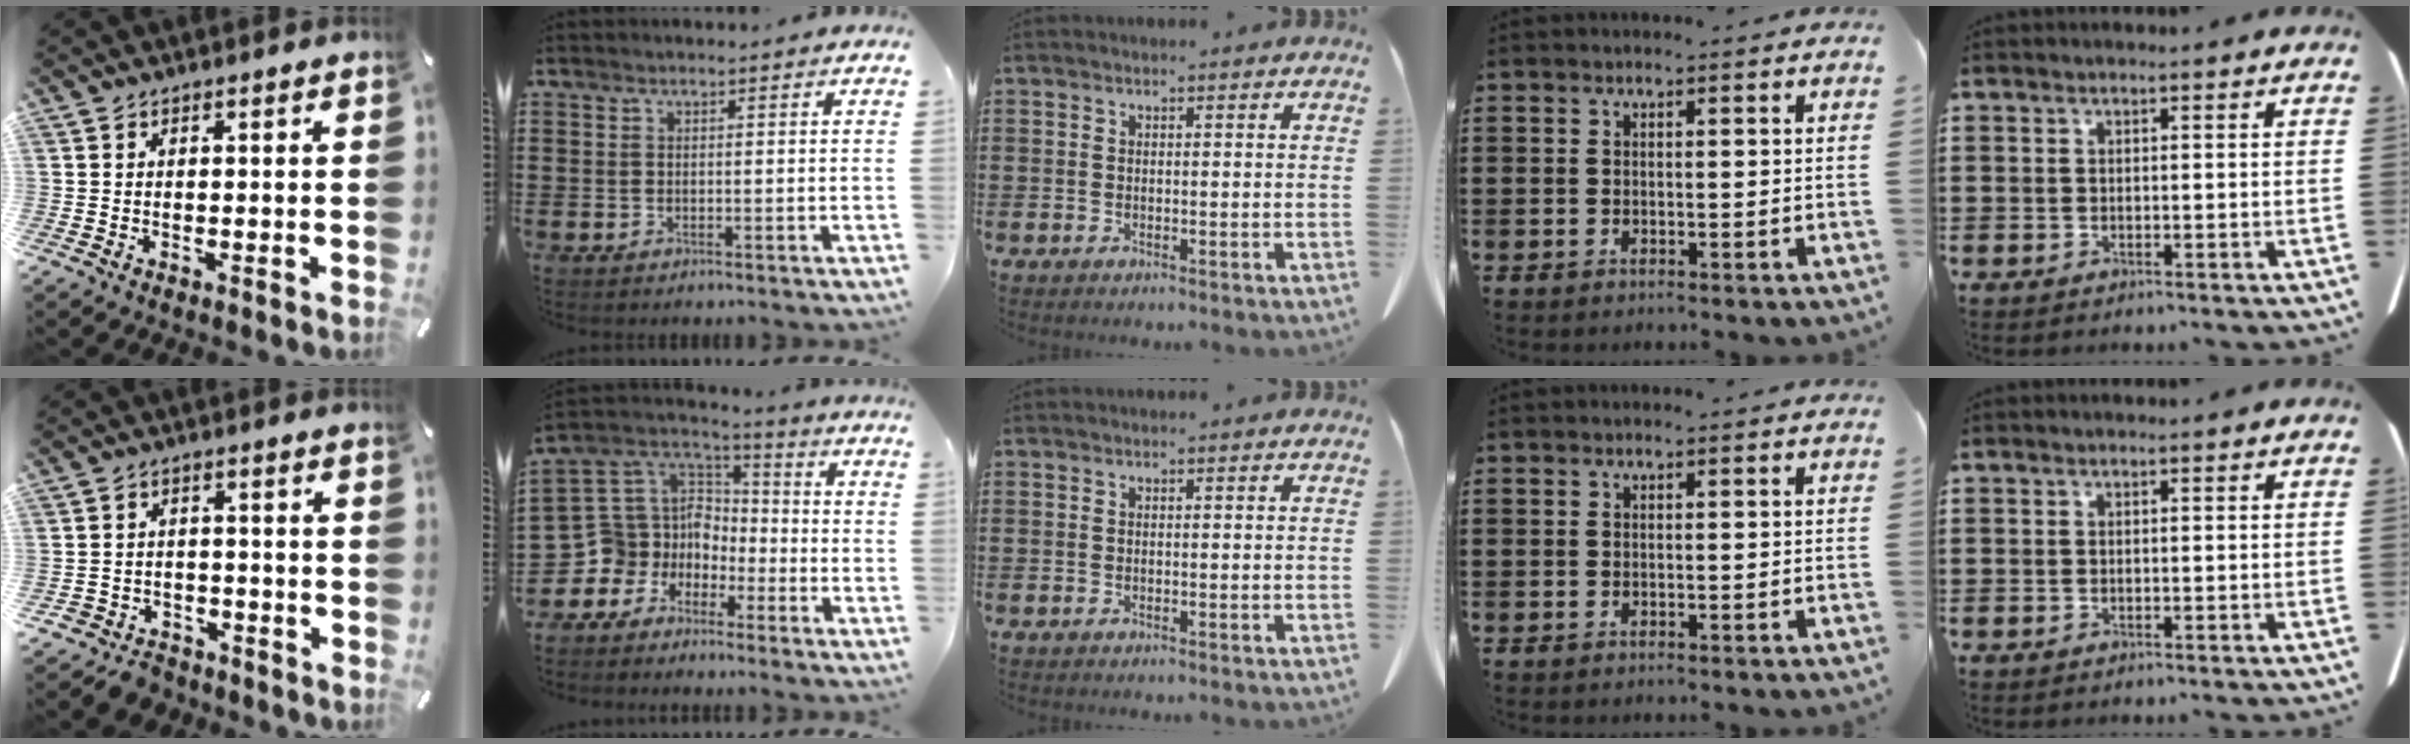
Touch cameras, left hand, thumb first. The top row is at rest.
{"thumb": {"total": 4.6, "force": [-3.7, 2.7, 0.4], "torque": [-0.017, 0.014, -0.076]}, "index": {"total": 8.1, "force": [-2.8, 7.6, 1.1], "torque": [-0.077, -0.015, -0.054]}}